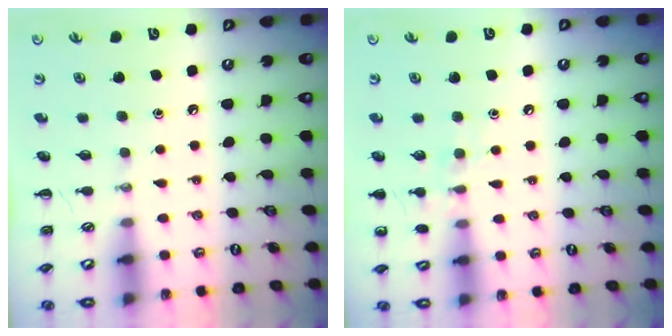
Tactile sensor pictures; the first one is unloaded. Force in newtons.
{"total": 7.0, "press": 6.7, "slide": 2.0}